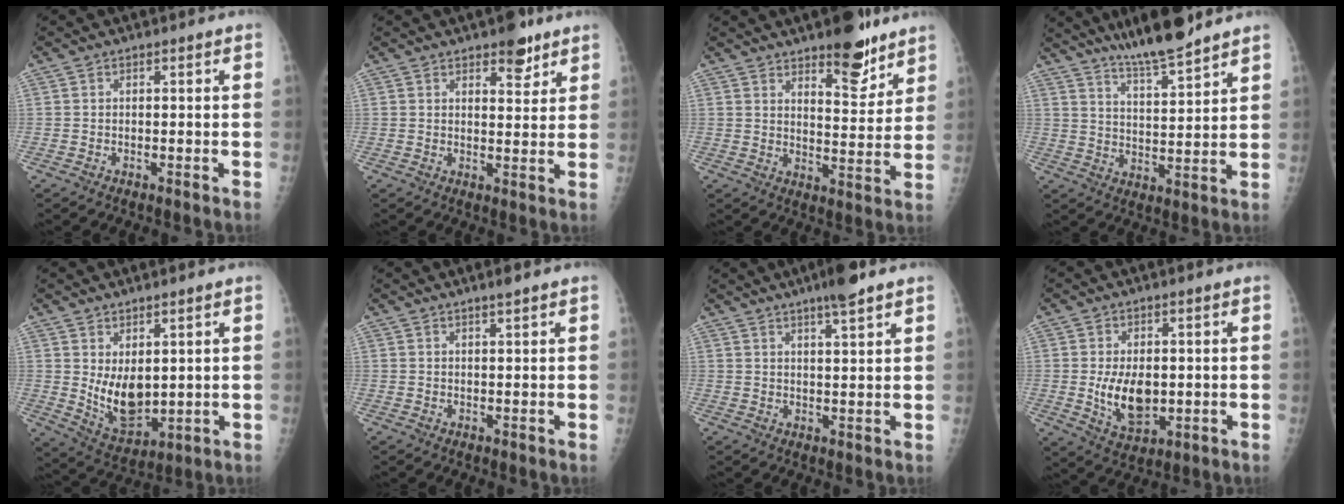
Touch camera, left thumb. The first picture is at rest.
{"total": 5.5, "force": [3.8, 2.5, 3.2], "torque": [-0.019, -0.021, 0.052]}
{"total": 10.7, "force": [7.7, 3.9, 6.4], "torque": [-0.061, -0.054, 0.116]}
{"total": 10.9, "force": [9.3, 0.9, 5.7], "torque": [-0.081, -0.053, 0.160]}
{"total": 9.1, "force": [1.8, 4.9, 7.4], "torque": [-0.106, -0.031, 0.053]}
{"total": 1.8, "force": [1.4, 0.0, 1.2], "torque": [-0.018, -0.006, 0.024]}
{"total": 5.8, "force": [4.1, 0.5, 4.1], "torque": [-0.063, -0.016, 0.066]}
{"total": 8.4, "force": [-0.3, 4.9, 6.8], "torque": [-0.102, -0.015, 0.008]}